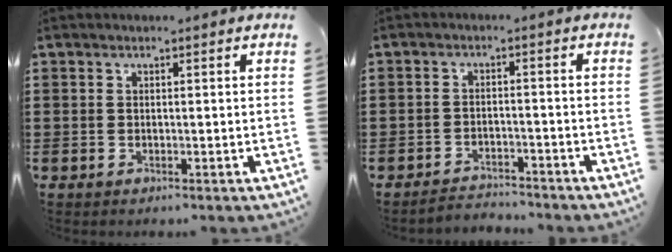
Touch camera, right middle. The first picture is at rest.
{"total": 2.9, "force": [-2.8, 0.5, -0.3], "torque": [-0.003, 0.002, -0.064]}